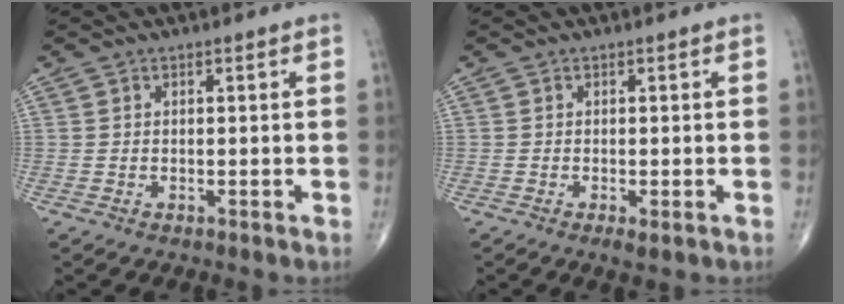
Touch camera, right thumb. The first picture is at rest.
{"total": 1.7, "force": [-0.7, 0.5, 1.5], "torque": [-0.029, -0.006, -0.013]}